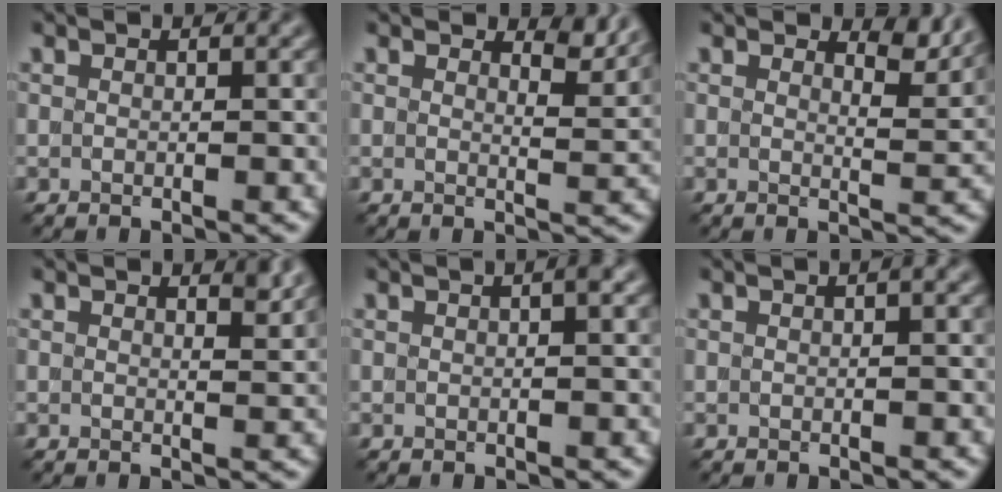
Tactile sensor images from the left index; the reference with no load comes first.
{"total": 2.4, "force": [2.0, 0.6, 1.1], "torque": [-0.016, -0.010, 0.027]}
{"total": 2.7, "force": [2.3, 0.7, 1.3], "torque": [-0.020, -0.010, 0.031]}
{"total": 1.5, "force": [1.2, 0.3, 0.7], "torque": [-0.005, 0.000, 0.017]}
{"total": 1.1, "force": [0.2, 0.2, 1.0], "torque": [-0.013, 0.009, 0.002]}
{"total": 0.6, "force": [0.1, 0.0, 0.6], "torque": [-0.009, 0.006, 0.003]}